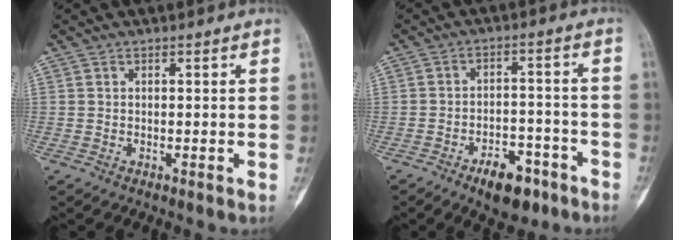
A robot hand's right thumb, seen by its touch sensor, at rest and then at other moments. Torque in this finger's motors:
{"motor_torque": [1.60, 0.44, 0.85, -0.78, -0.05]}